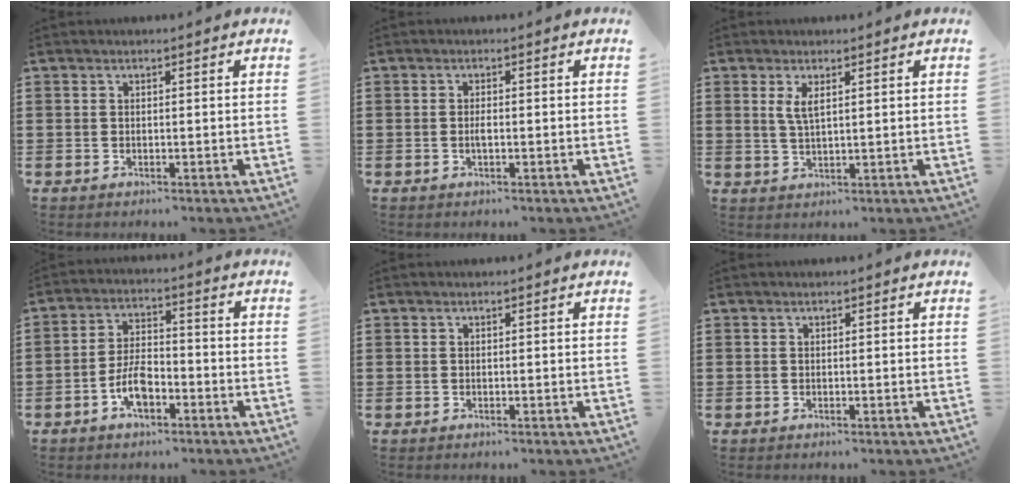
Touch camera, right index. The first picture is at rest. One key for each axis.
{"total": 1.3, "fx": -0.2, "fy": 0.3, "fz": 1.2, "tx": -0.024, "ty": -0.002, "tz": -0.003}
{"total": 2.7, "fx": 1.2, "fy": 0.8, "fz": 2.3, "tx": -0.047, "ty": 0.004, "tz": 0.019}
{"total": 6.0, "fx": -2.9, "fy": 2.7, "fz": 4.6, "tx": -0.102, "ty": 0.001, "tz": -0.058}
{"total": 0.0}
{"total": 0.0}